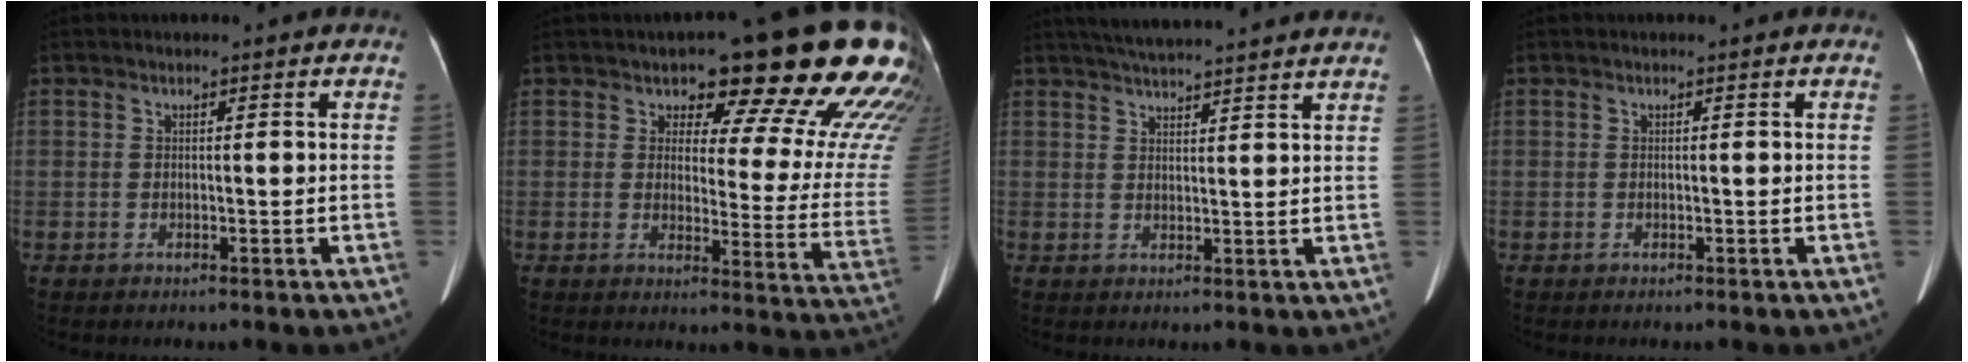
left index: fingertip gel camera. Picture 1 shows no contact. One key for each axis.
{"total": 20.6, "fx": 14.5, "fy": 5.5, "fz": 13.6, "tx": -0.162, "ty": -0.035, "tz": 0.162}
{"total": 13.2, "fx": 12.0, "fy": 0.6, "fz": 5.6, "tx": -0.093, "ty": 0.032, "tz": 0.162}
{"total": 0.0}